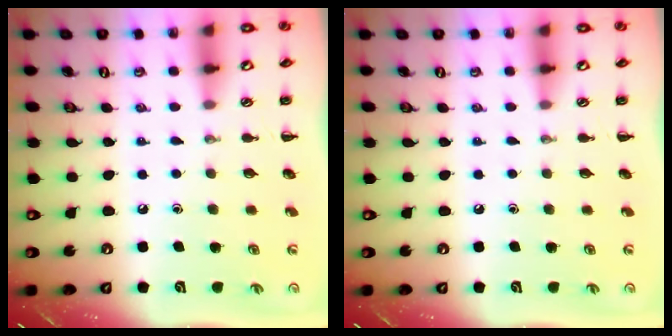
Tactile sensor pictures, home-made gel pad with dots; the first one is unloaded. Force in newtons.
{"total": 0.0}